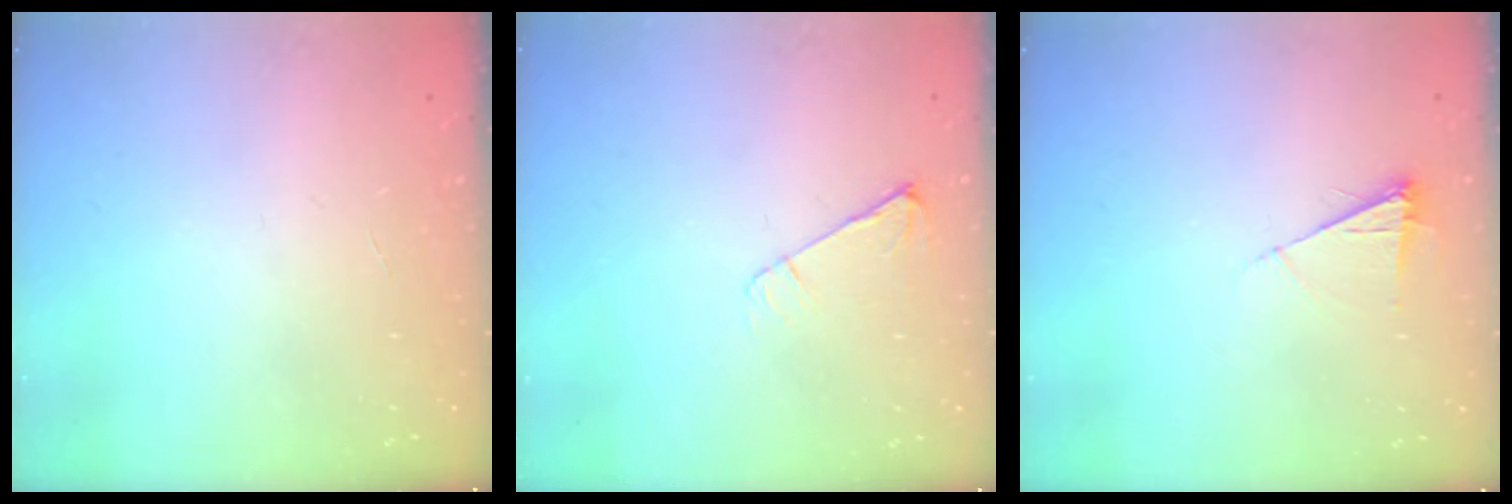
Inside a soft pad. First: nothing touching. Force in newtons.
{"total": 6.0, "press": 6.0, "slide": 0.6}
{"total": 5.4, "press": 5.4, "slide": 0.7}